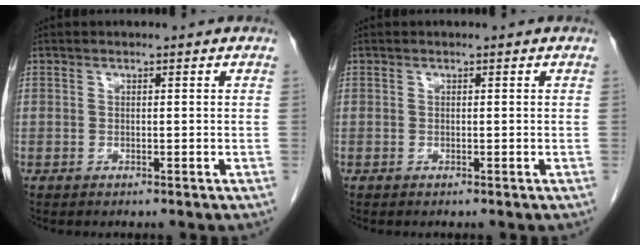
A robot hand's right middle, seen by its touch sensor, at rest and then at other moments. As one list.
[{"total": 0.0}]